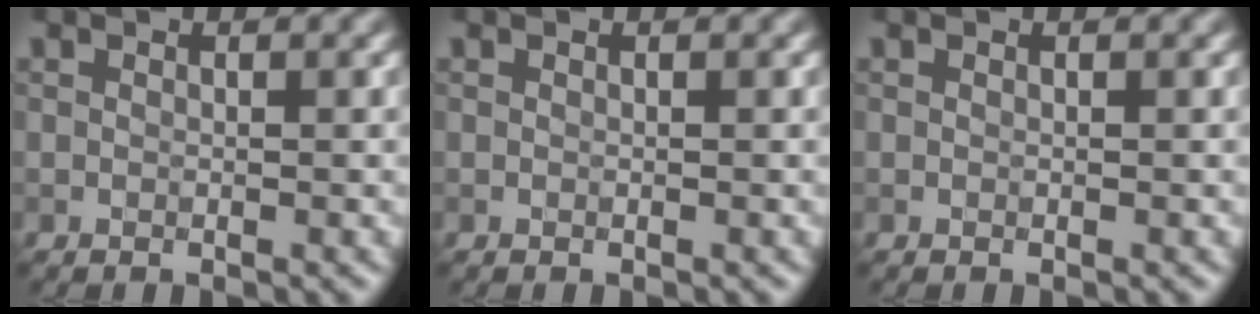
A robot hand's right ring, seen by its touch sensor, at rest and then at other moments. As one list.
[{"total": 0.0}, {"total": 0.0}]